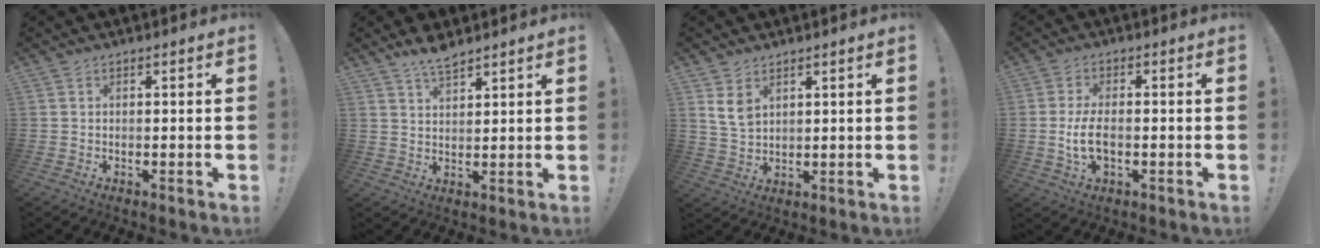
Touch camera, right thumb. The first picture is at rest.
{"total": 5.6, "force": [4.7, 1.3, 2.8], "torque": [-0.041, -0.030, 0.082]}
{"total": 5.9, "force": [3.1, 3.7, 3.3], "torque": [-0.056, -0.017, 0.056]}
{"total": 7.0, "force": [-1.2, 3.2, 6.1], "torque": [-0.117, -0.006, -0.022]}